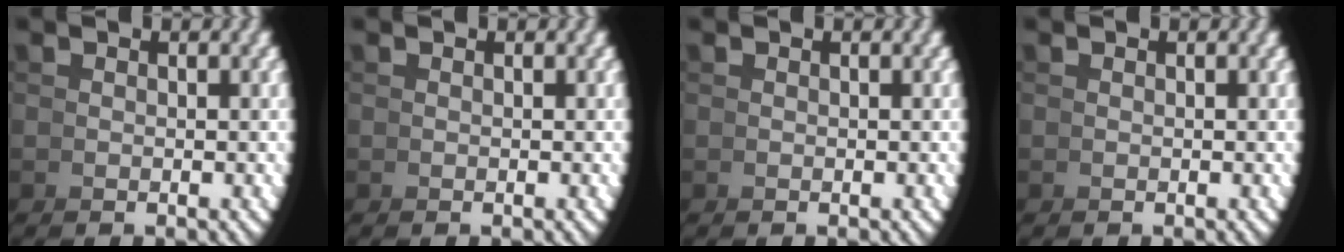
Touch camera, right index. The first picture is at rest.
{"total": 0.0}
{"total": 0.0}
{"total": 0.0}